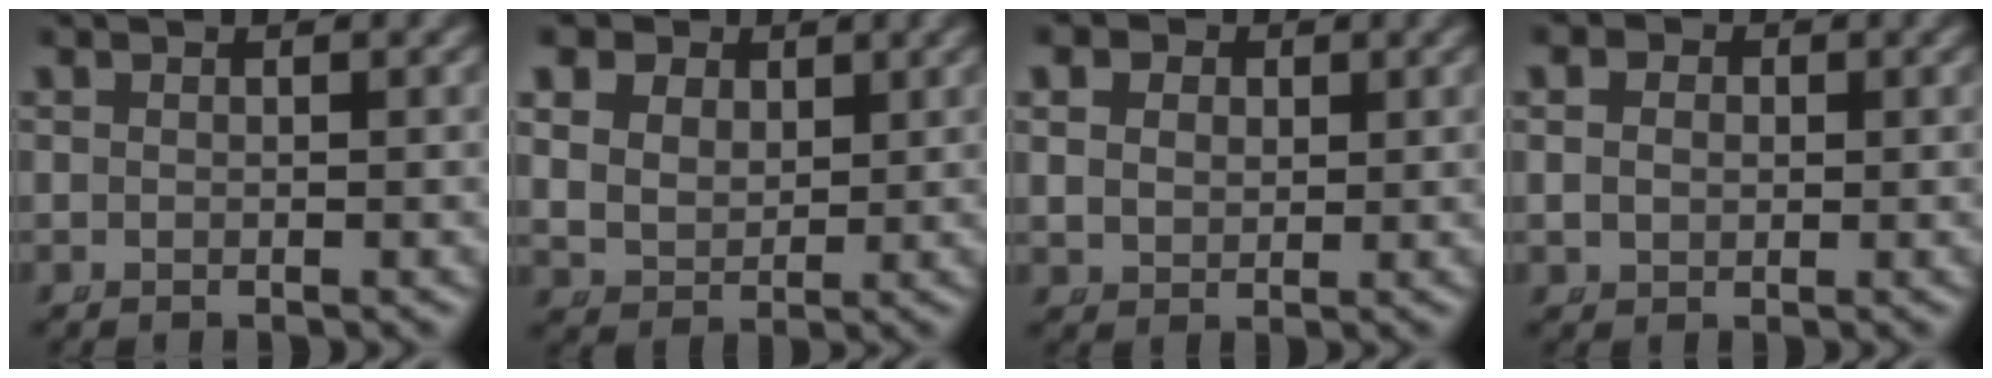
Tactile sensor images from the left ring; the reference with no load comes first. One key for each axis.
{"total": 6.6, "fx": 1.9, "fy": 5.6, "fz": 2.9, "tx": -0.074, "ty": -0.018, "tz": 0.039}
{"total": 4.3, "fx": 1.2, "fy": 3.6, "fz": 1.9, "tx": -0.043, "ty": -0.009, "tz": 0.027}
{"total": 2.5, "fx": 0.4, "fy": 2.2, "fz": 1.1, "tx": -0.025, "ty": -0.007, "tz": 0.012}